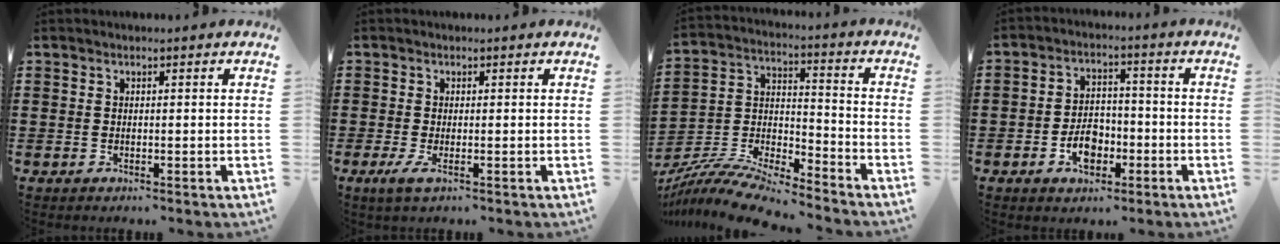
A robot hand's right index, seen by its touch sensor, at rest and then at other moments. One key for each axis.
{"total": 1.5, "fx": -0.4, "fy": 0.5, "fz": 1.4, "tx": -0.031, "ty": -0.007, "tz": -0.009}
{"total": 9.5, "fx": -9.0, "fy": 0.7, "fz": 2.8, "tx": -0.067, "ty": 0.006, "tz": -0.183}
{"total": 5.3, "fx": -2.2, "fy": 3.6, "fz": 3.3, "tx": -0.049, "ty": -0.001, "tz": -0.043}